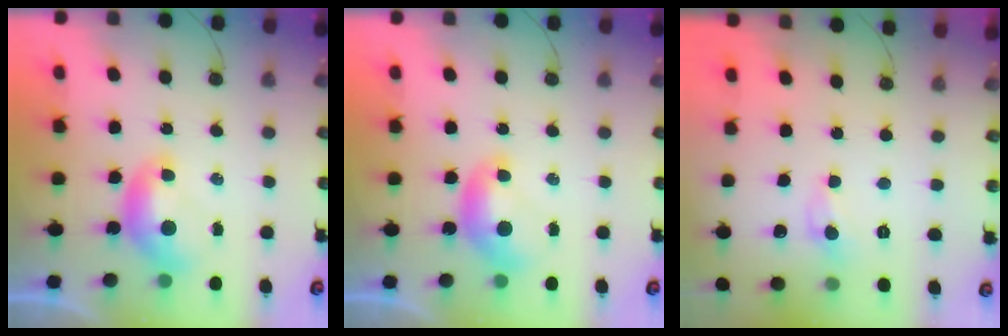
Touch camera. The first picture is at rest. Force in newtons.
{"total": 0.0}
{"total": 0.0}